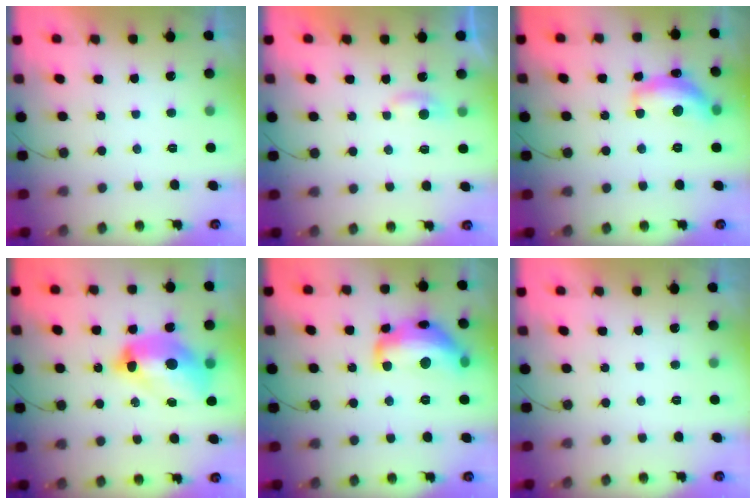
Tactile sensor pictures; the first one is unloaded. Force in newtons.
{"total": 2.8, "press": 2.8, "slide": 0.3}
{"total": 13.7, "press": 13.7, "slide": 0.8}
{"total": 15.2, "press": 15.1, "slide": 1.6}
{"total": 16.6, "press": 16.6, "slide": 1.0}
{"total": 0.0}